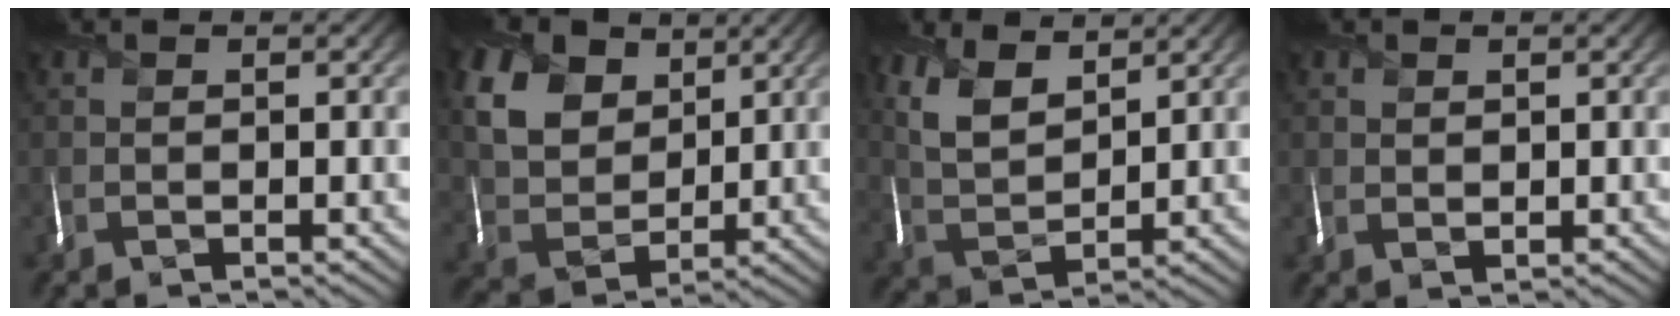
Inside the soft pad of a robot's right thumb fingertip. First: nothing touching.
{"total": 13.7, "force": [6.8, 9.4, 7.2], "torque": [-0.211, 0.014, 0.141]}
{"total": 7.4, "force": [4.5, 3.5, 4.8], "torque": [-0.121, 0.002, 0.094]}
{"total": 1.3, "force": [0.9, 0.8, 0.5], "torque": [-0.010, -0.001, 0.021]}